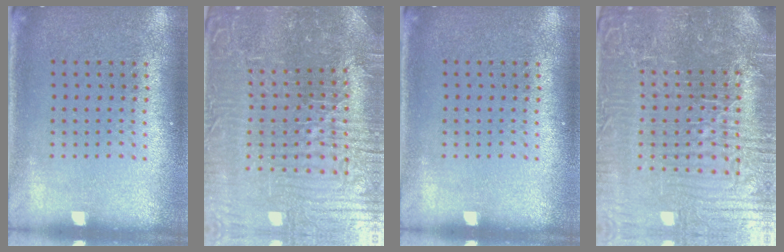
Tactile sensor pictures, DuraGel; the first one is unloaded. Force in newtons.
{"total": 5.3, "press": 5.1, "slide": 1.3}
{"total": 0.0}
{"total": 7.1, "press": 6.4, "slide": 3.2}